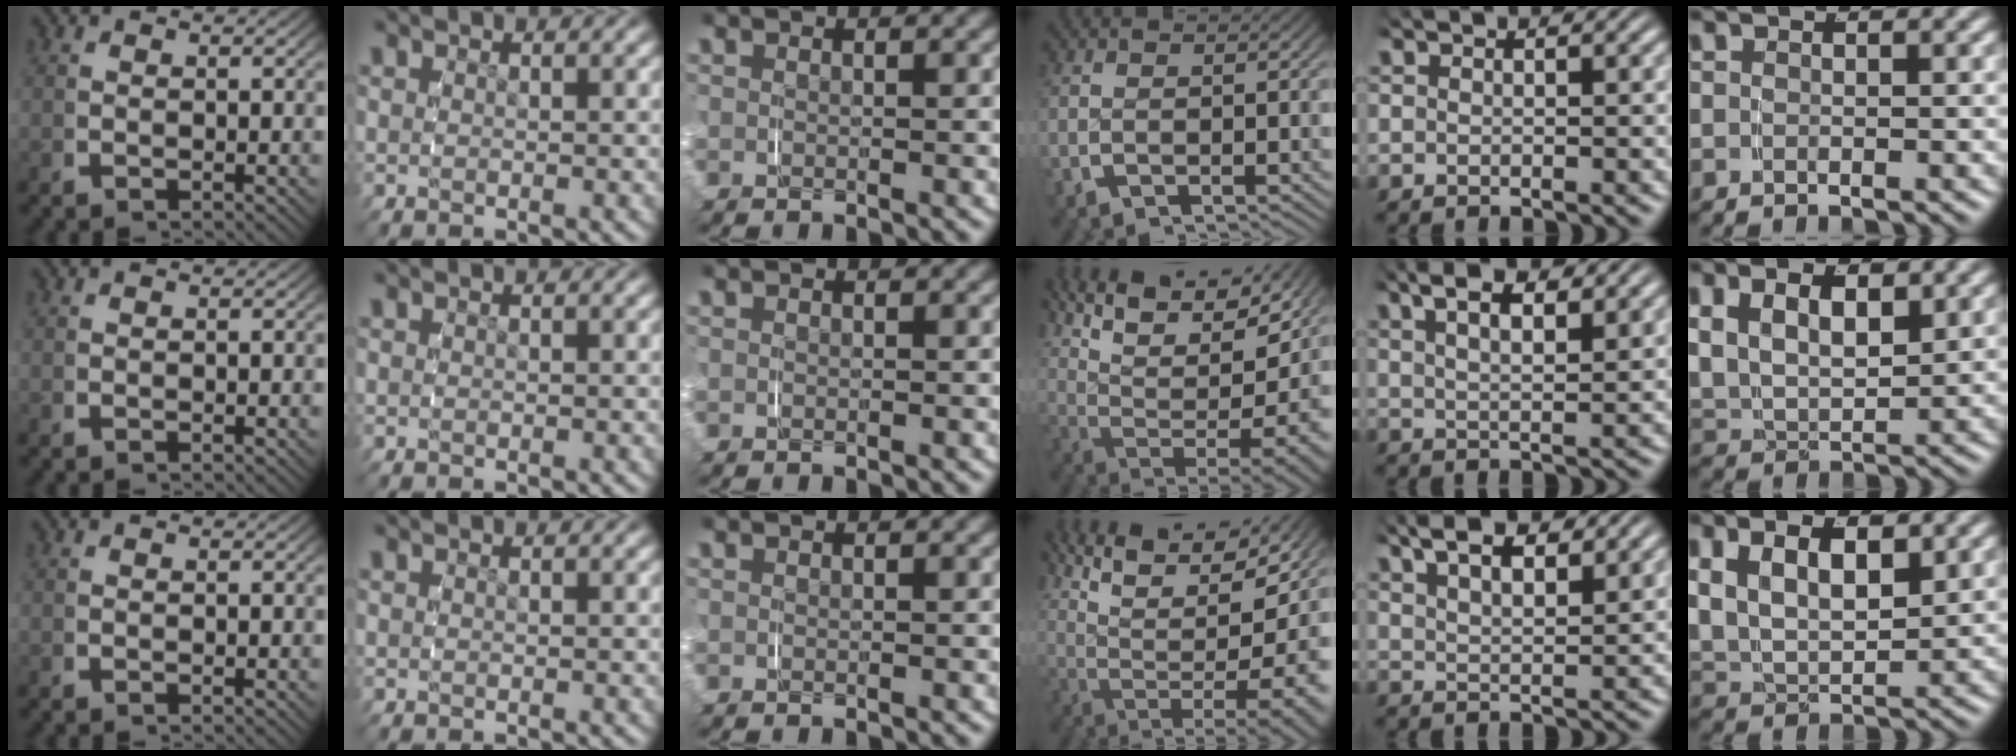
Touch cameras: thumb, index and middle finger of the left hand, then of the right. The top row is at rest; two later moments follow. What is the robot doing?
{"motion": "grasp_and_lifting", "object": "shirt"}